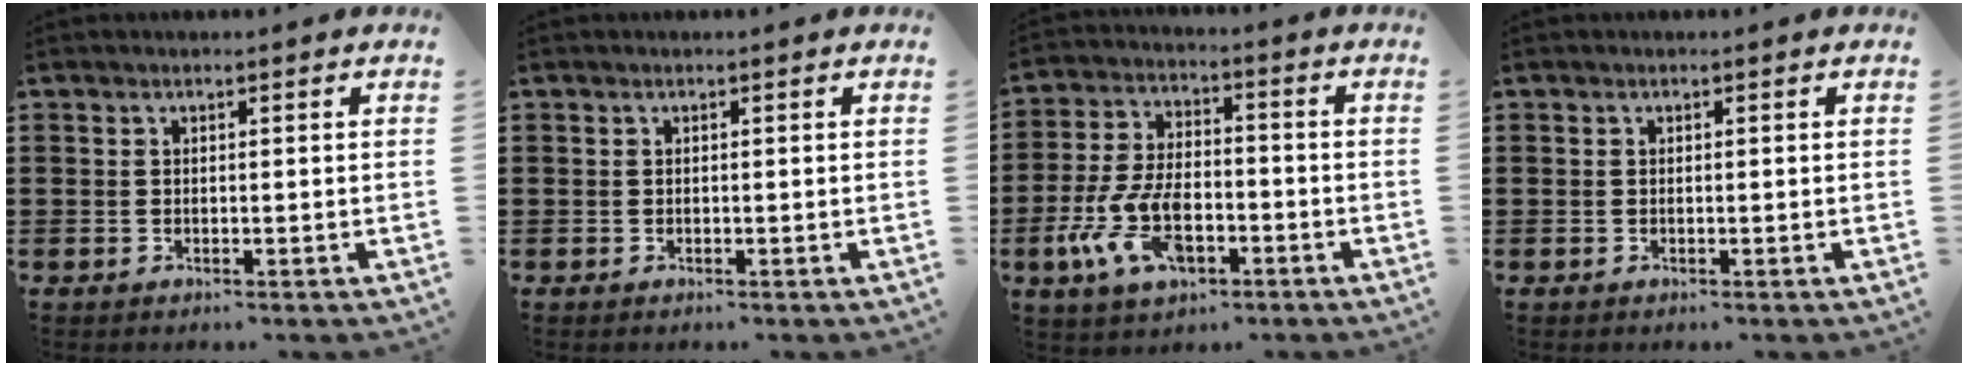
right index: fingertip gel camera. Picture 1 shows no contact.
{"total": 0.0}
{"total": 10.3, "force": [-3.9, 5.3, 8.0], "torque": [-0.193, -0.007, -0.075]}
{"total": 0.0}